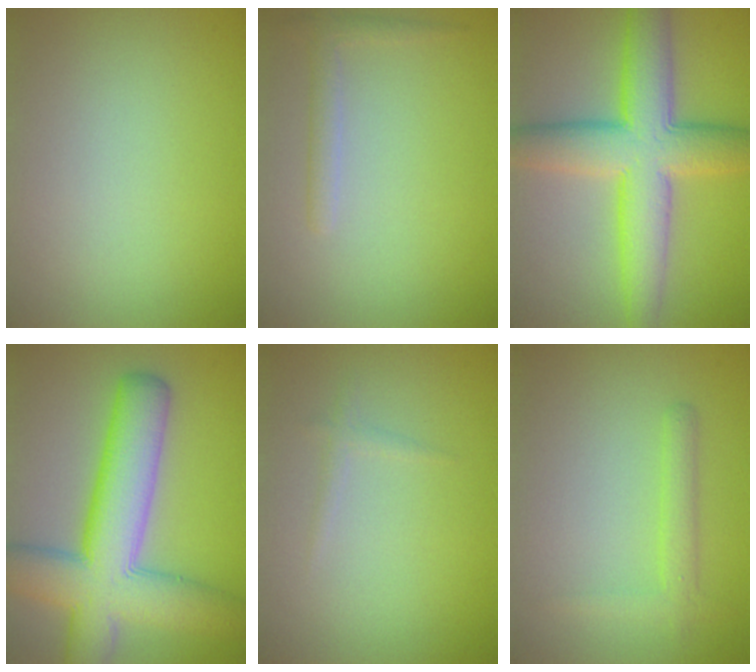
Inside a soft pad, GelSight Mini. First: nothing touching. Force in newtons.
{"total": 1.5, "press": 1.5, "slide": 0.1}
{"total": 9.2, "press": 9.2, "slide": 0.1}
{"total": 10.9, "press": 10.9, "slide": 0.6}
{"total": 0.8, "press": 0.8, "slide": 0.0}
{"total": 1.9, "press": 1.9, "slide": 0.1}